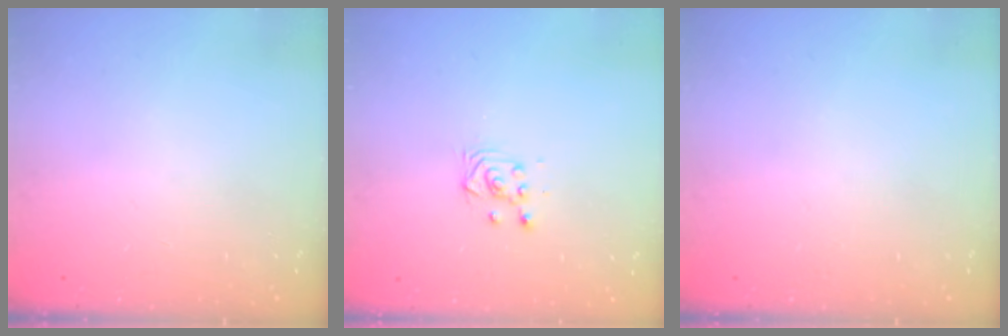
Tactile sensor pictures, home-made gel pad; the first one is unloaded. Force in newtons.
{"total": 4.1, "press": 4.0, "slide": 1.0}
{"total": 0.0}